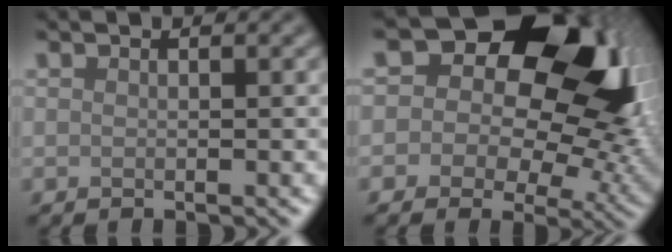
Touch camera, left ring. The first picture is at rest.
{"total": 16.7, "force": [5.4, 11.2, 11.2], "torque": [-0.139, 0.028, 0.078]}